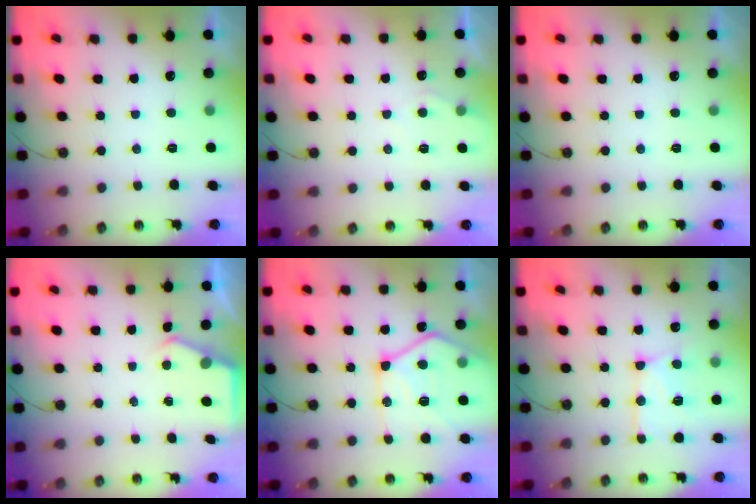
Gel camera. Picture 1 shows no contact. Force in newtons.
{"total": 3.9, "press": 3.8, "slide": 0.5}
{"total": 0.0}
{"total": 2.7, "press": 2.7, "slide": 0.5}
{"total": 16.7, "press": 16.6, "slide": 1.6}
{"total": 13.5, "press": 13.5, "slide": 1.3}